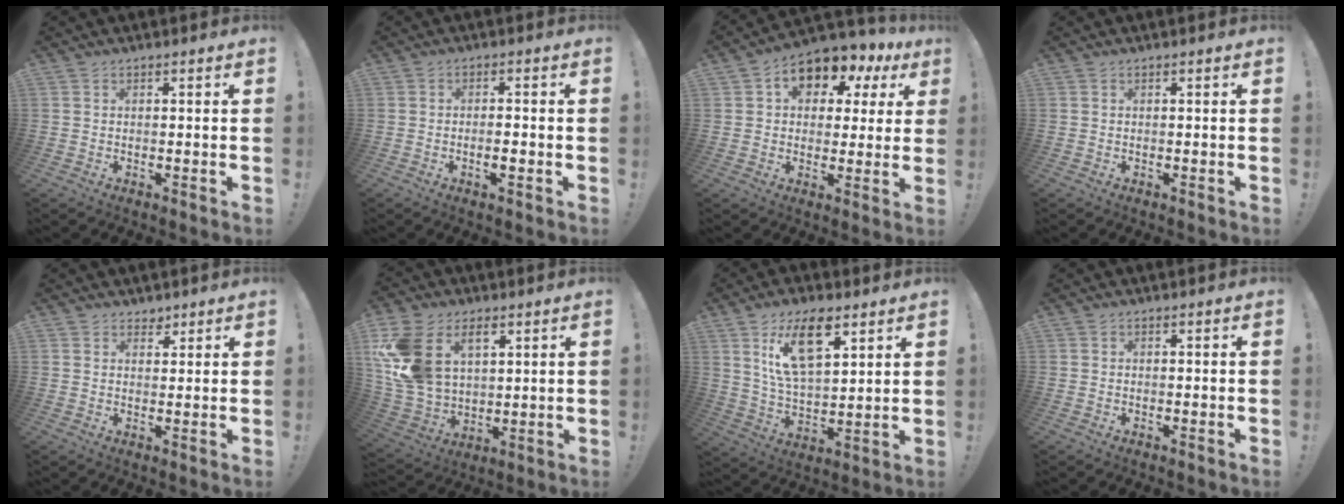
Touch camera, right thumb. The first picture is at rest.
{"total": 3.2, "force": [-1.5, 0.6, 2.8], "torque": [-0.038, 0.001, -0.027]}
{"total": 9.3, "force": [4.4, 6.5, 5.0], "torque": [-0.076, -0.028, 0.083]}
{"total": 0.0}
{"total": 3.0, "force": [2.1, 2.1, 0.5], "torque": [0.003, -0.010, 0.037]}
{"total": 17.4, "force": [7.2, 12.1, 10.3], "torque": [-0.214, -0.035, 0.137]}
{"total": 15.2, "force": [7.9, 6.9, 11.0], "torque": [-0.198, -0.025, 0.139]}
{"total": 0.0}